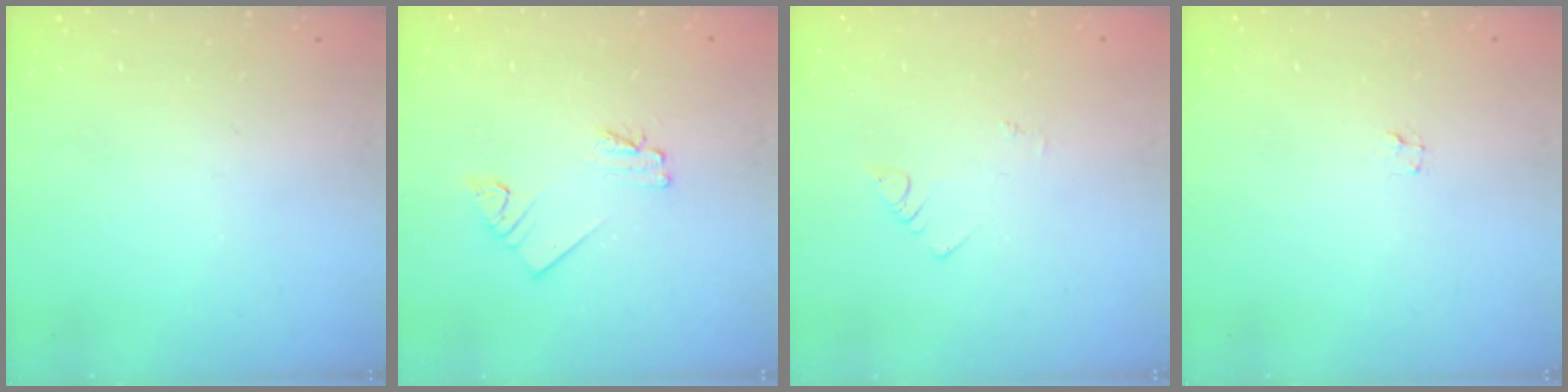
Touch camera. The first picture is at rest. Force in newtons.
{"total": 2.3, "press": 2.3, "slide": 0.1}
{"total": 1.1, "press": 1.1, "slide": 0.3}
{"total": 1.2, "press": 1.2, "slide": 0.1}